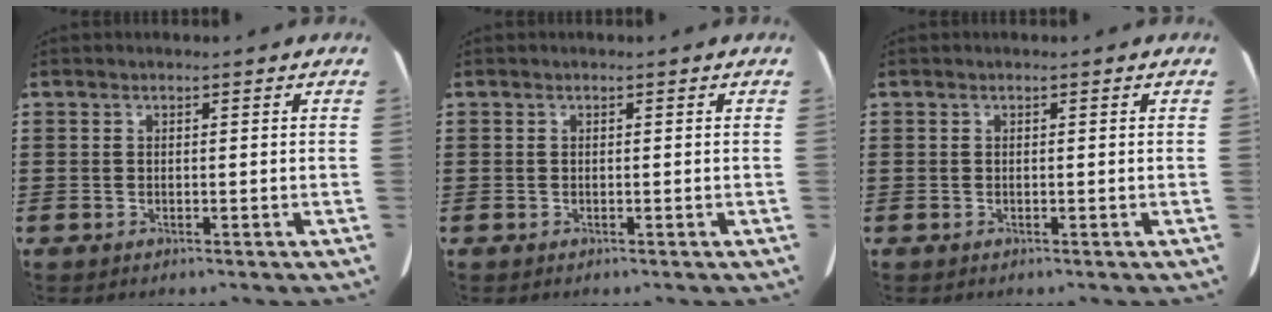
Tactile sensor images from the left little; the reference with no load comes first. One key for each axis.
{"total": 0.0}
{"total": 0.0}